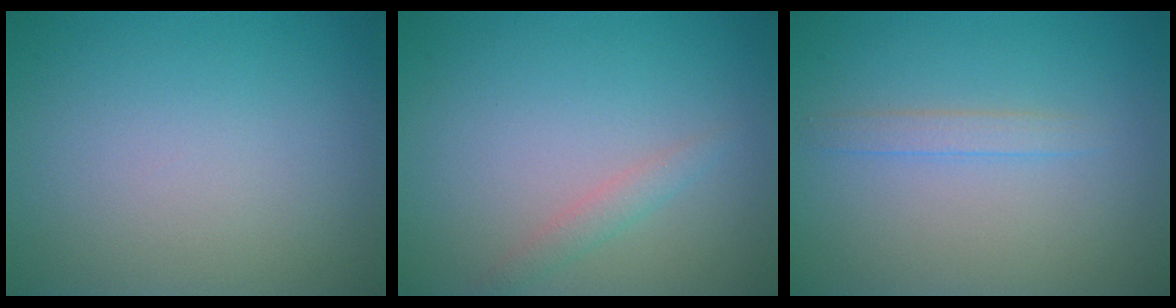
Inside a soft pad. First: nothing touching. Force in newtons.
{"total": 1.3, "press": 1.3, "slide": 0.1}
{"total": 1.2, "press": 1.2, "slide": 0.0}